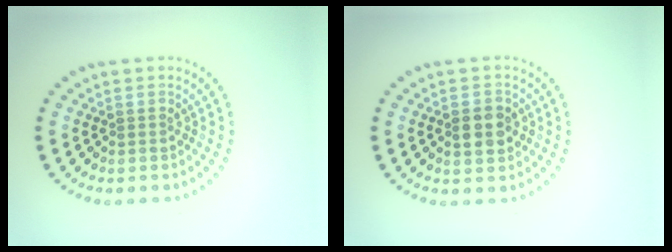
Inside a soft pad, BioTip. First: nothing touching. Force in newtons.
{"total": 2.6, "press": 2.6, "slide": 0.2}